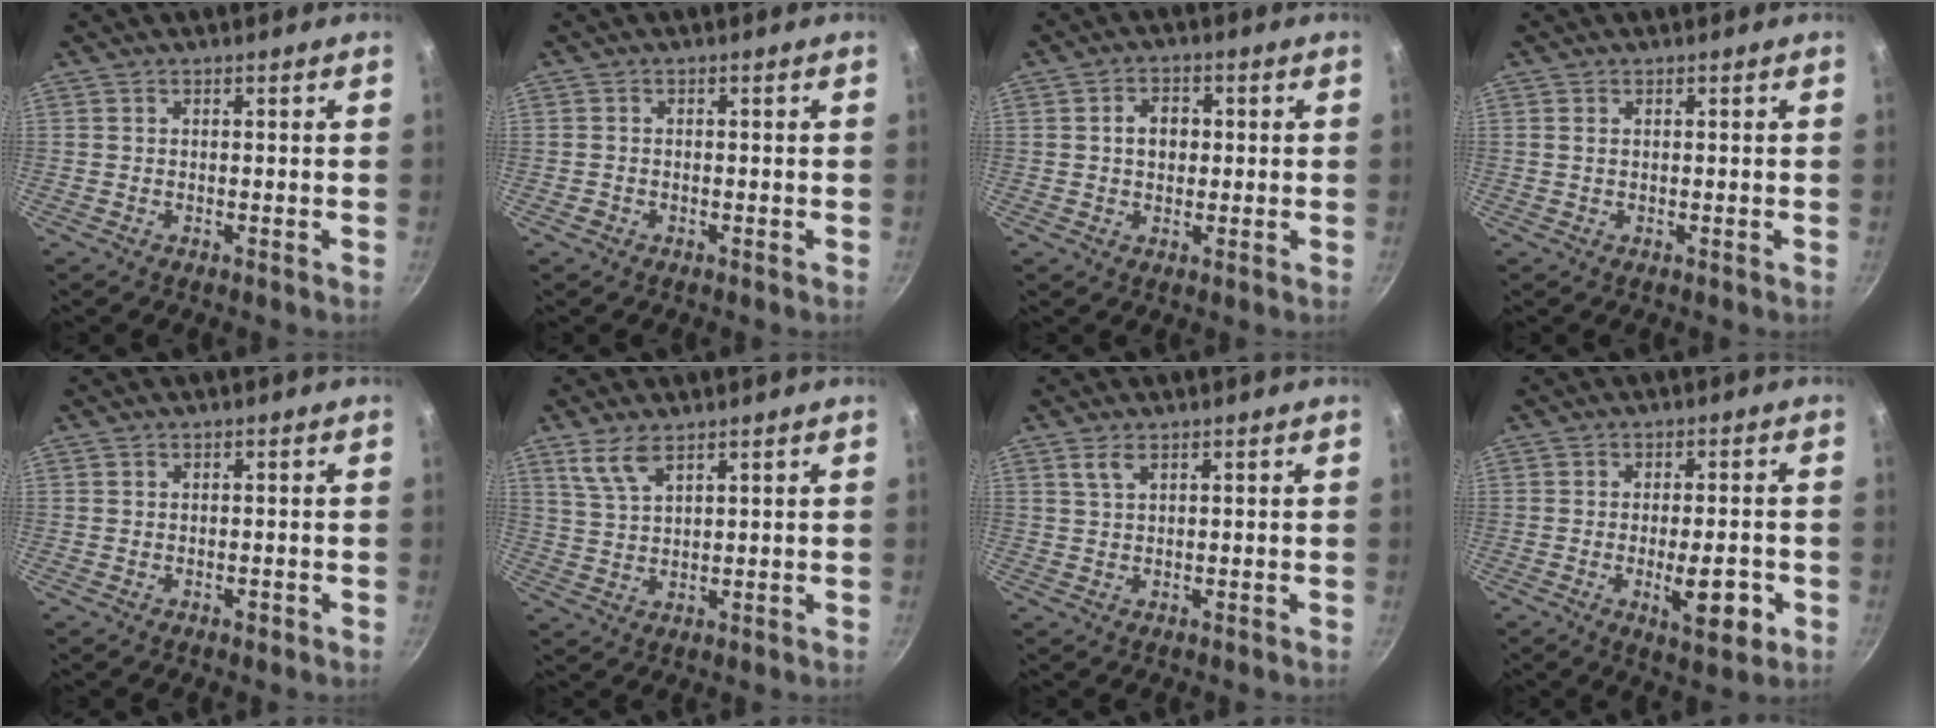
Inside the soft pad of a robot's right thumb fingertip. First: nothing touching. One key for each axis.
{"total": 0.9, "fx": -0.6, "fy": 0.7, "fz": 0.3, "tx": -0.008, "ty": 0.006, "tz": -0.009}
{"total": 4.7, "fx": 0.5, "fy": 3.6, "fz": 3.0, "tx": -0.026, "ty": 0.010, "tz": 0.004}
{"total": 0.6, "fx": 0.2, "fy": 0.4, "fz": 0.4, "tx": -0.010, "ty": 0.001, "tz": 0.004}
{"total": 1.1, "fx": -0.5, "fy": 0.8, "fz": 0.5, "tx": -0.005, "ty": 0.002, "tz": -0.005}
{"total": 5.4, "fx": 3.6, "fy": 1.9, "fz": 3.5, "tx": -0.070, "ty": -0.016, "tz": 0.080}
{"total": 2.1, "fx": 1.2, "fy": 0.6, "fz": 1.6, "tx": -0.033, "ty": -0.002, "tz": 0.028}
{"total": 8.6, "fx": -2.5, "fy": 3.2, "fz": 7.6, "tx": -0.087, "ty": 0.002, "tz": -0.029}